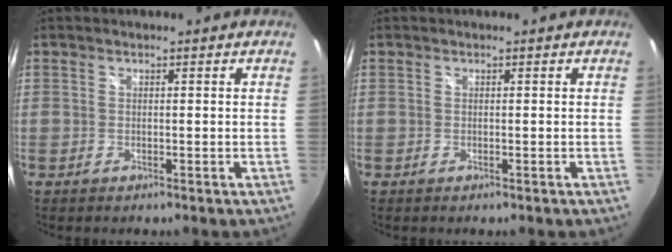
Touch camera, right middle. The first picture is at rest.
{"total": 0.0}